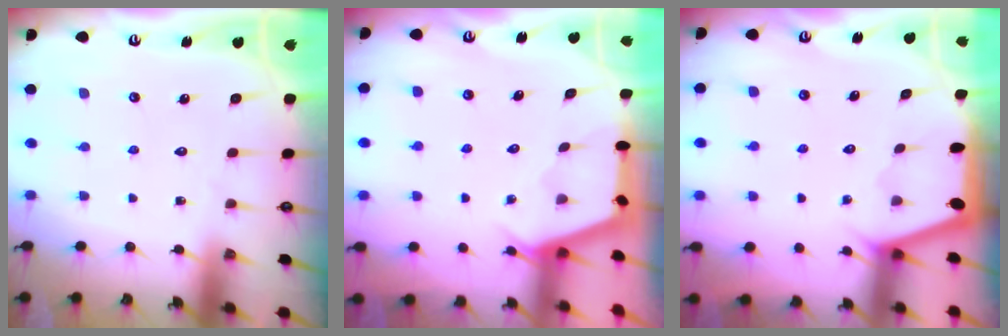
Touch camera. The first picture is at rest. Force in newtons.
{"total": 2.7, "press": 2.7, "slide": 0.3}
{"total": 1.7, "press": 1.6, "slide": 0.3}